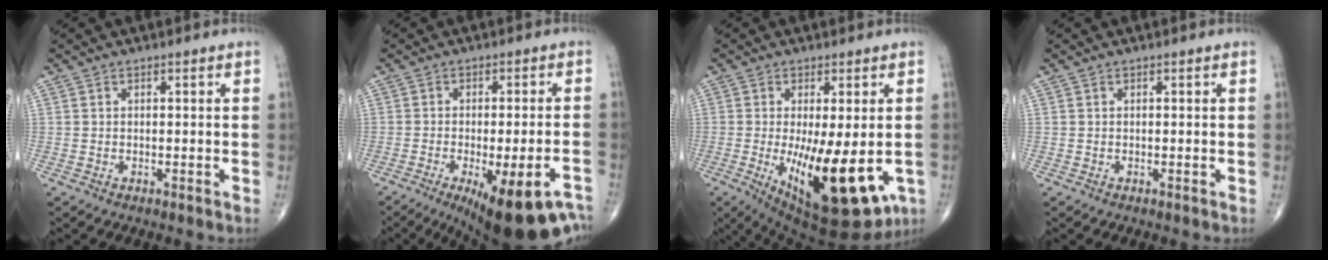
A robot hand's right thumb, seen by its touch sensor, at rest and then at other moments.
{"total": 17.8, "force": [-11.4, 5.0, 12.8], "torque": [-0.129, 0.030, -0.148]}
{"total": 18.1, "force": [-4.0, 6.4, 16.5], "torque": [-0.245, -0.035, -0.037]}
{"total": 0.0}